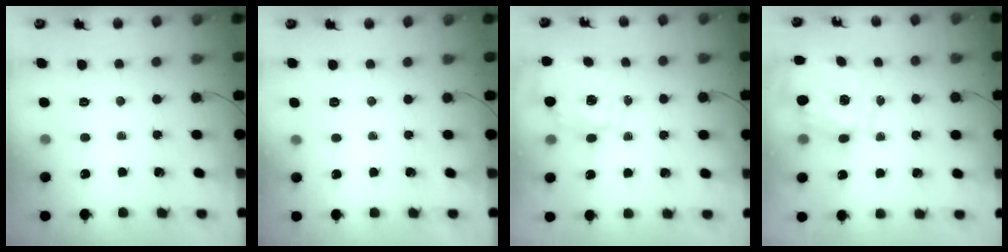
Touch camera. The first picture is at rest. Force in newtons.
{"total": 1.6, "press": 0.2, "slide": 1.6}
{"total": 1.5, "press": 1.5, "slide": 0.5}
{"total": 2.5, "press": 2.3, "slide": 1.0}